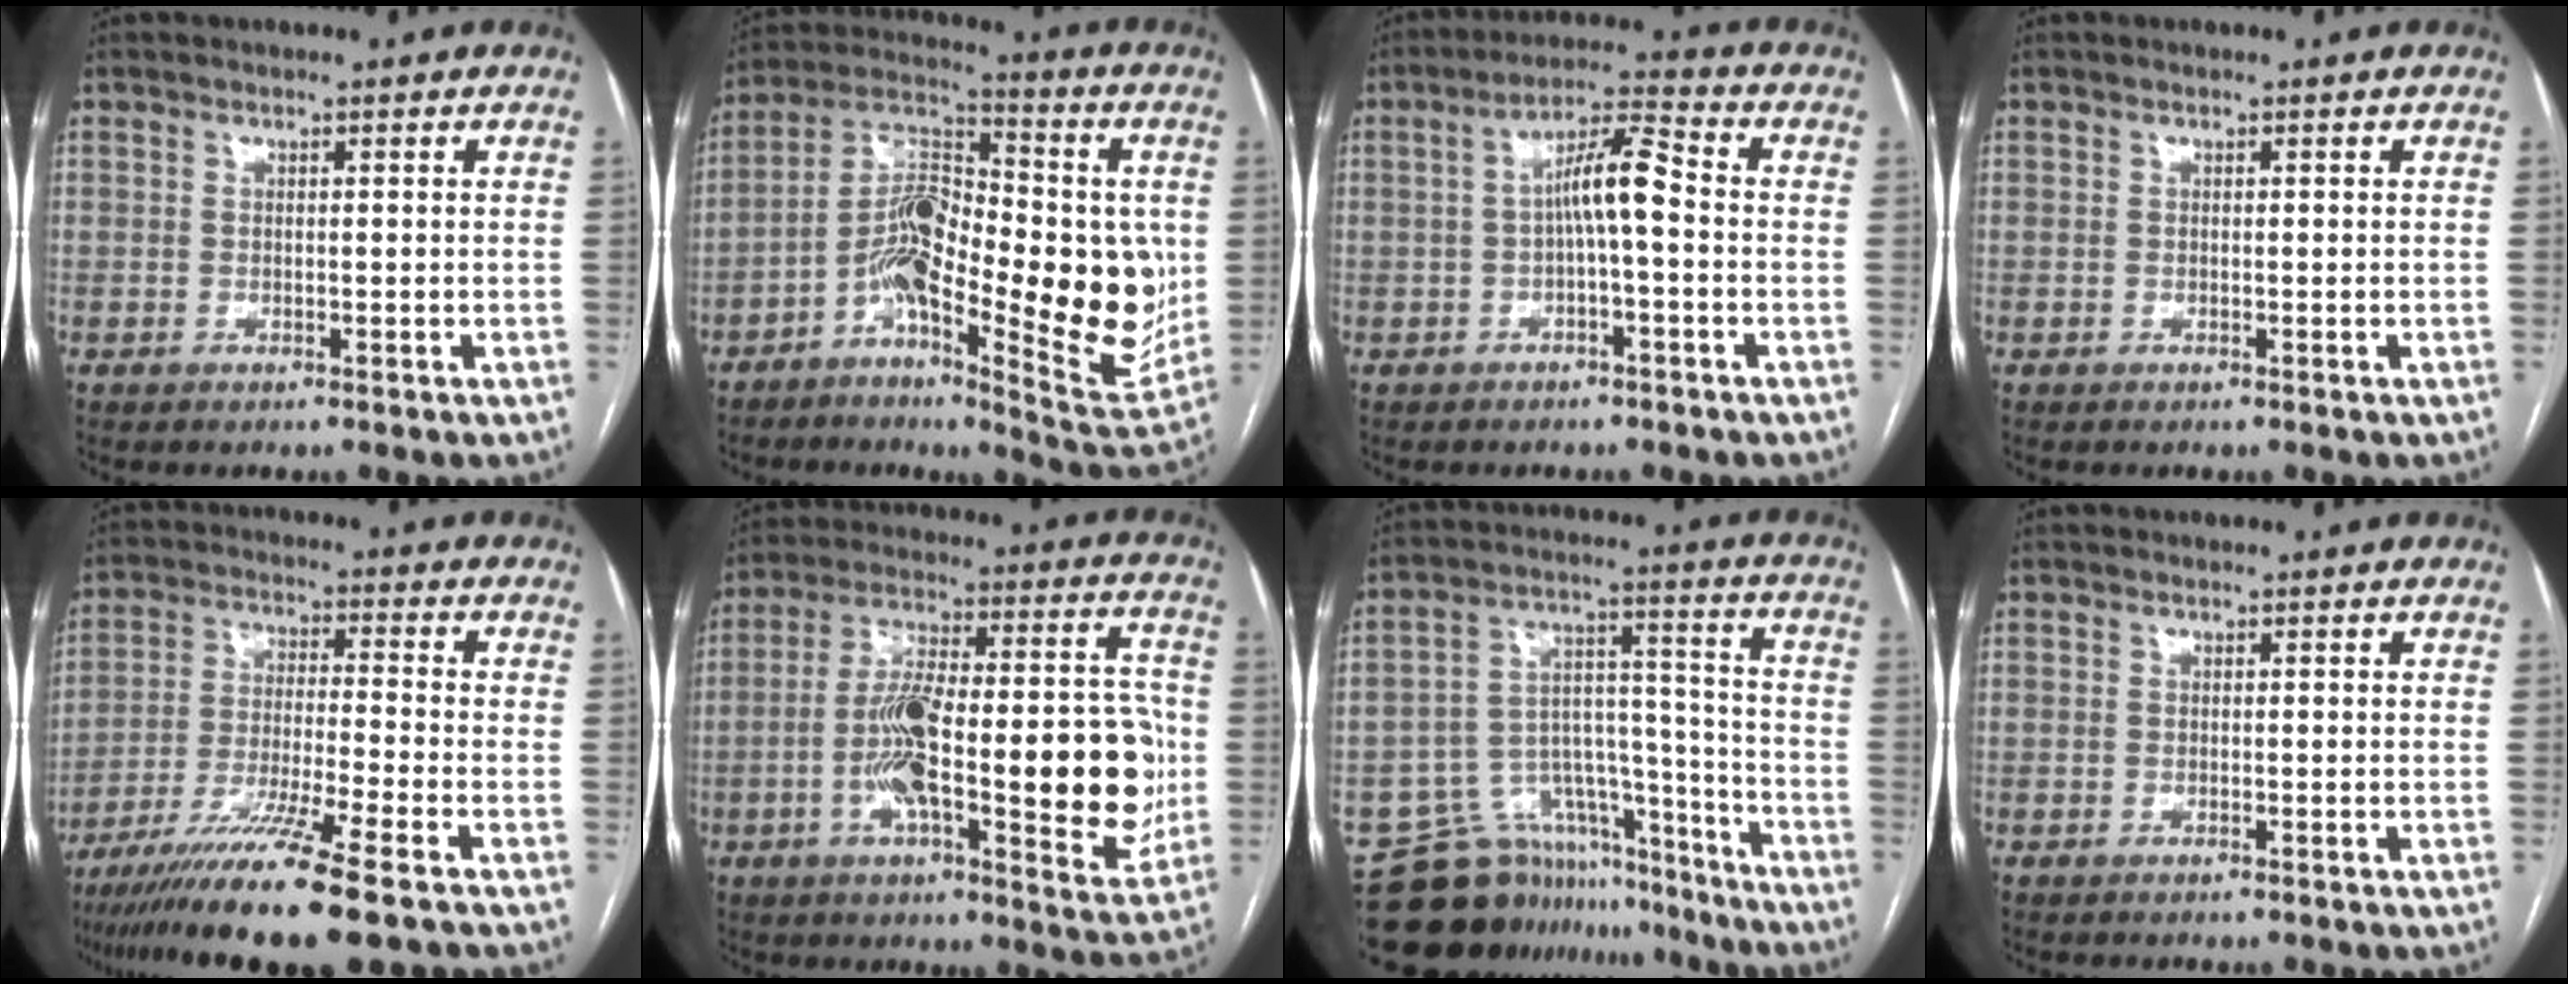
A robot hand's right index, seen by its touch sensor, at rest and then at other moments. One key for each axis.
{"total": 20.1, "fx": -2.9, "fy": 6.0, "fz": 18.9, "tx": -0.303, "ty": 0.009, "tz": -0.050}
{"total": 6.8, "fx": -0.4, "fy": 1.0, "fz": 6.7, "tx": -0.120, "ty": 0.025, "tz": -0.009}
{"total": 0.0}
{"total": 13.4, "fx": -9.7, "fy": -1.5, "fz": 9.1, "tx": -0.170, "ty": -0.042, "tz": -0.167}
{"total": 22.7, "fx": -3.3, "fy": 5.5, "fz": 21.8, "tx": -0.295, "ty": 0.027, "tz": -0.041}
{"total": 15.8, "fx": -14.2, "fy": 6.8, "fz": 2.1, "tx": -0.024, "ty": 0.068, "tz": -0.214}
{"total": 0.0}